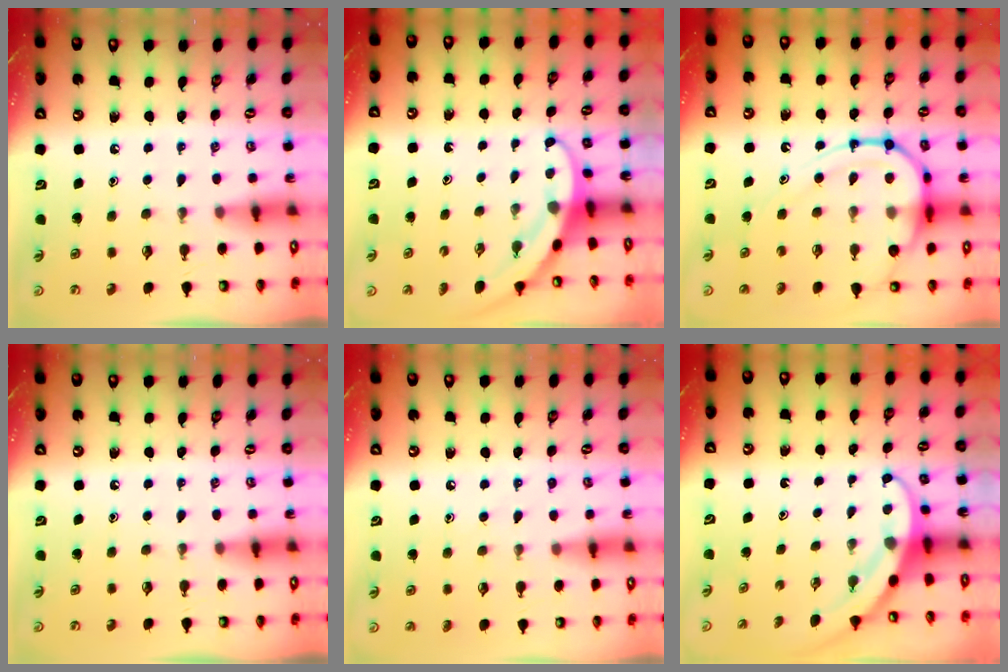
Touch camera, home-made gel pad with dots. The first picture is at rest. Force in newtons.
{"total": 3.1, "press": 3.1, "slide": 0.1}
{"total": 14.9, "press": 14.8, "slide": 1.6}
{"total": 0.0}
{"total": 4.1, "press": 4.1, "slide": 0.4}
{"total": 3.8, "press": 3.8, "slide": 0.4}